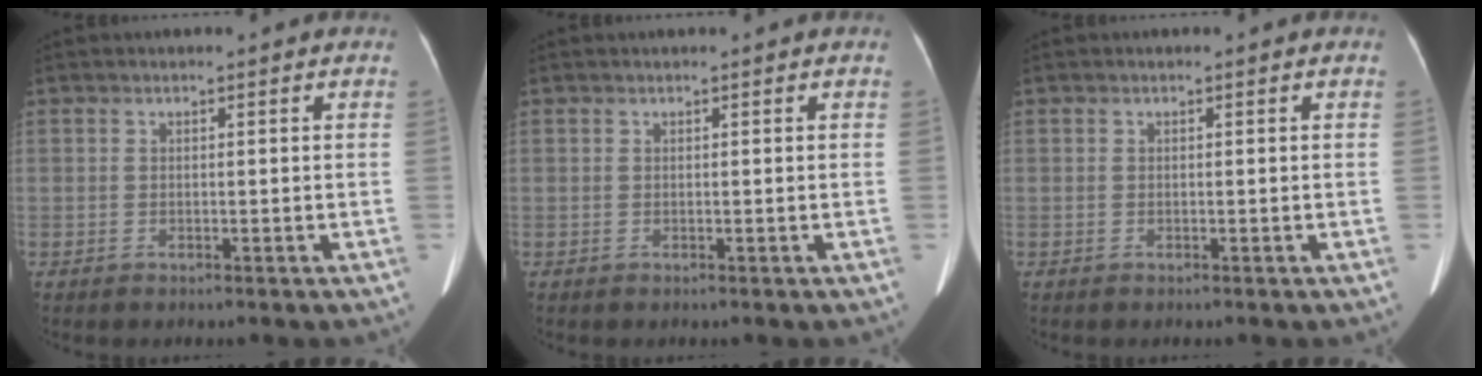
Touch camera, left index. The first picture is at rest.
{"total": 1.1, "force": [1.0, 0.0, 0.5], "torque": [-0.006, 0.020, 0.020]}
{"total": 0.0}